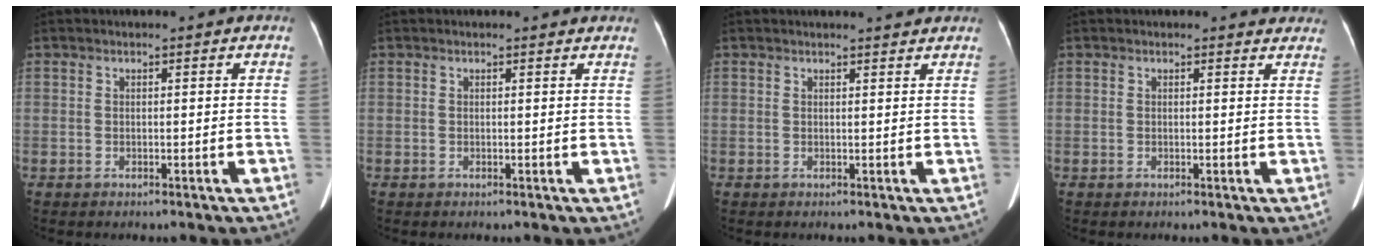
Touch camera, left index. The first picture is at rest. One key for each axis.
{"total": 2.1, "fx": 2.0, "fy": 0.4, "fz": 0.5, "tx": -0.014, "ty": 0.004, "tz": 0.013}
{"total": 2.7, "fx": 2.6, "fy": 0.3, "fz": 0.7, "tx": -0.014, "ty": 0.009, "tz": 0.028}
{"total": 4.0, "fx": 3.8, "fy": 1.1, "fz": 0.4, "tx": 0.007, "ty": -0.011, "tz": 0.019}